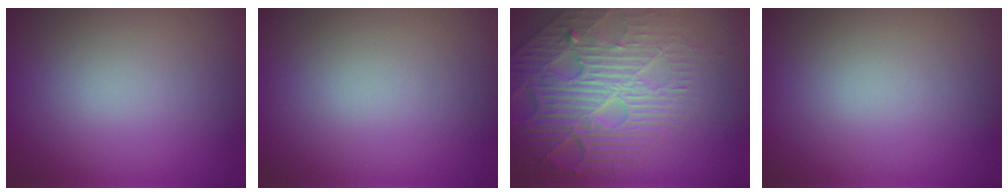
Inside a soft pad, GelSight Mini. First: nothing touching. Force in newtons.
{"total": 0.0}
{"total": 7.8, "press": 5.9, "slide": 5.1}
{"total": 0.0}